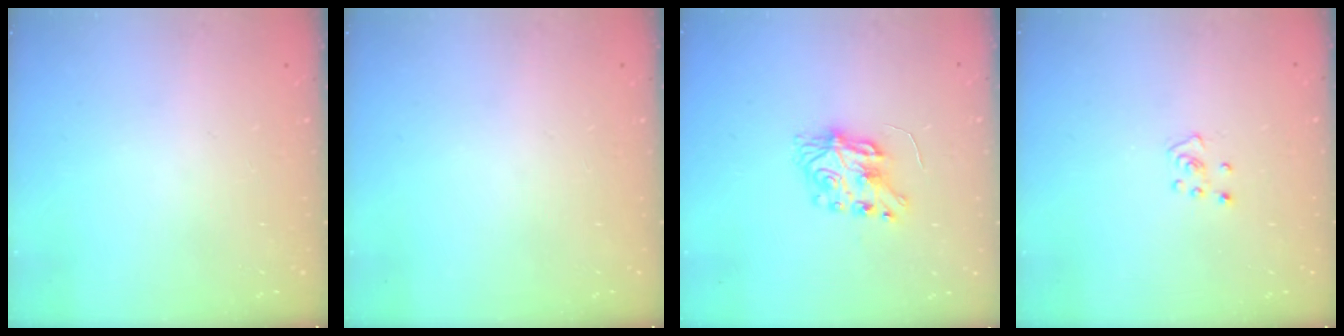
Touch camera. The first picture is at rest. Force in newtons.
{"total": 0.0}
{"total": 7.5, "press": 7.5, "slide": 0.3}
{"total": 4.0, "press": 4.0, "slide": 0.4}